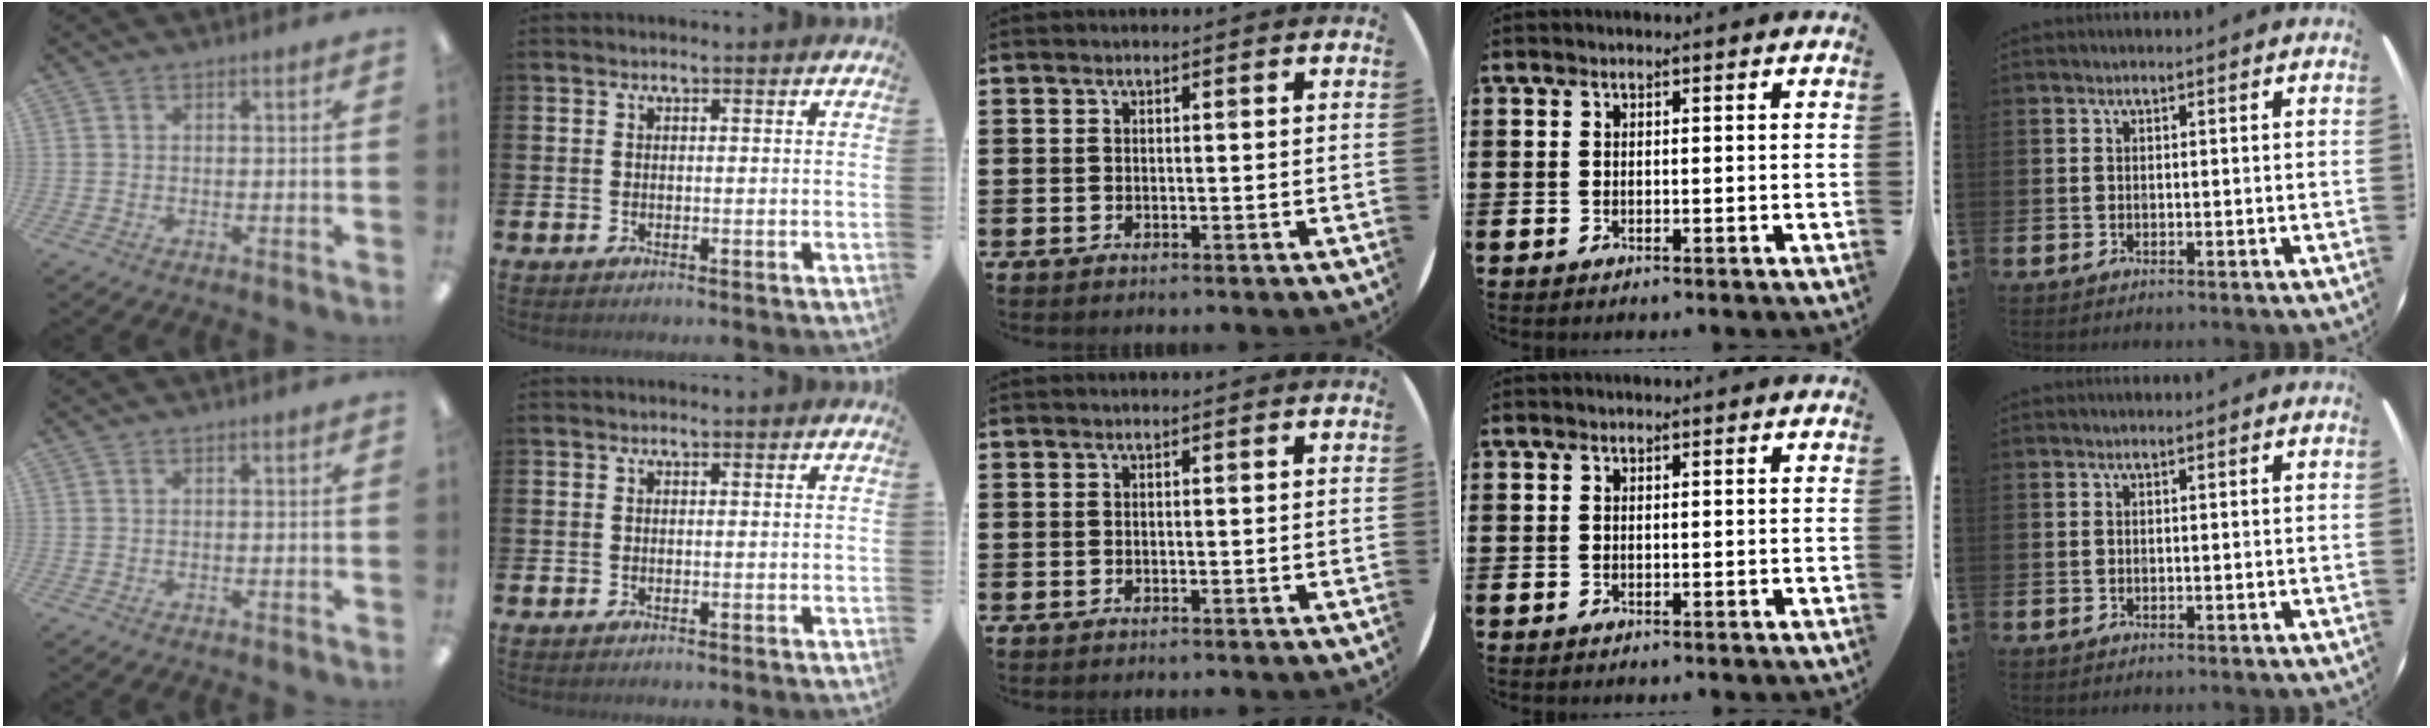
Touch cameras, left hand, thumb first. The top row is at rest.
{}